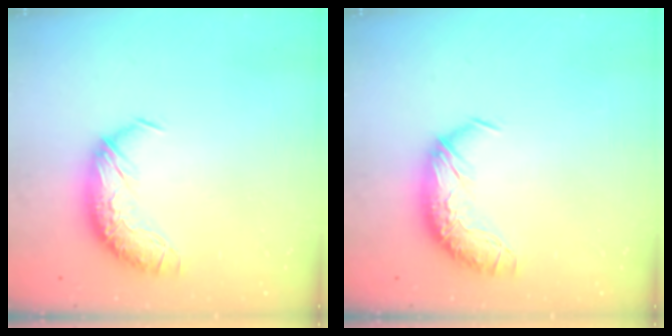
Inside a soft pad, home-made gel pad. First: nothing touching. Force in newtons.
{"total": 0.0}